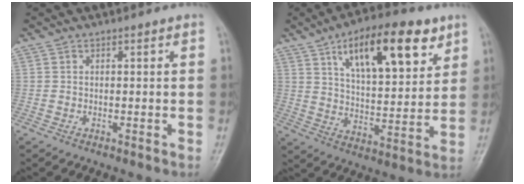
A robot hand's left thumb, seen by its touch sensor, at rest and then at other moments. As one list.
[{"total": 19.0, "force": [9.7, 7.9, 14.4], "torque": [-0.186, -0.032, 0.158]}]